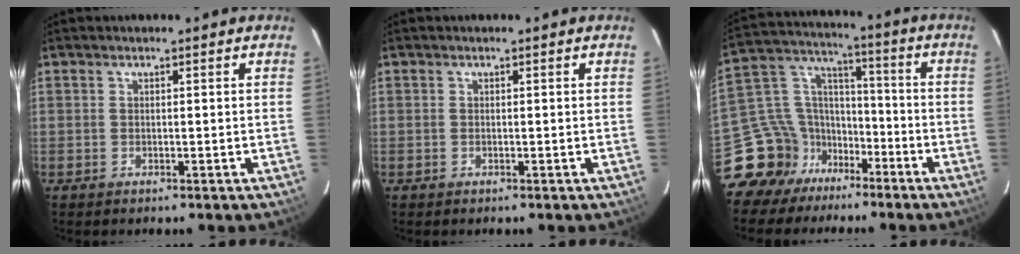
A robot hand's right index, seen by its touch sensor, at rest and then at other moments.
{"total": 0.0}
{"total": 13.6, "force": [-9.5, 9.3, 2.8], "torque": [-0.076, 0.056, -0.165]}